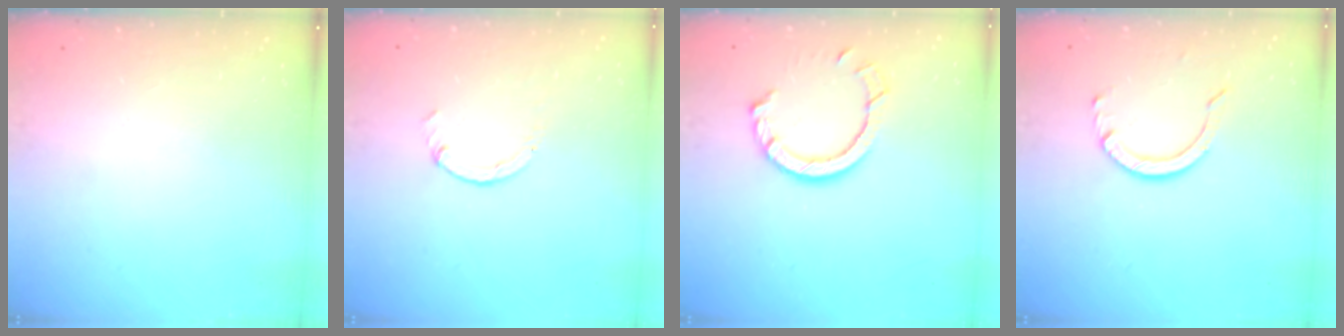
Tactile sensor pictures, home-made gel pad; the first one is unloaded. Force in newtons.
{"total": 1.1, "press": 1.1, "slide": 0.2}
{"total": 8.8, "press": 8.7, "slide": 1.0}
{"total": 7.3, "press": 7.3, "slide": 0.5}